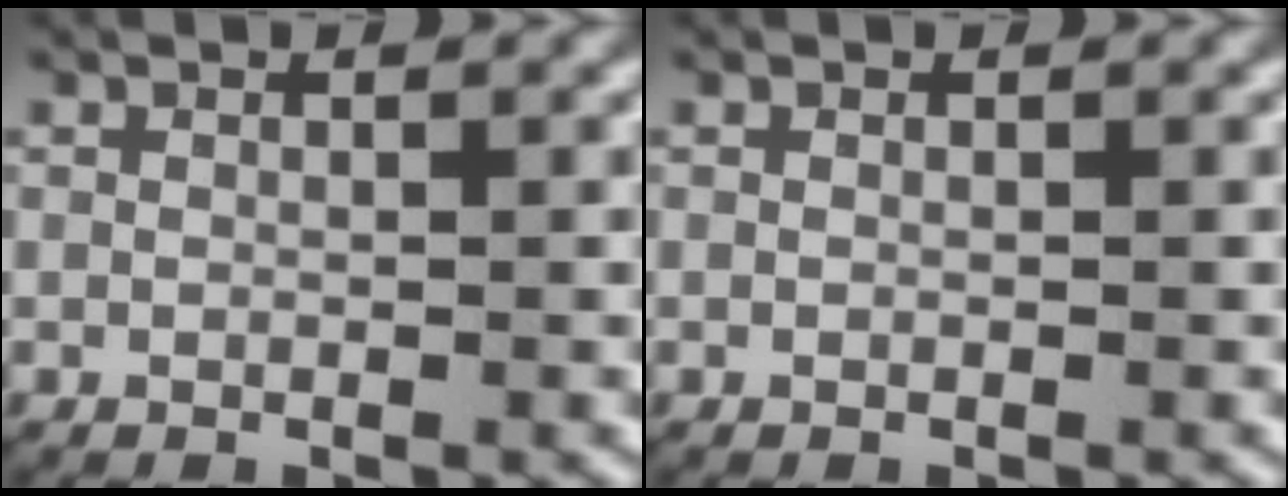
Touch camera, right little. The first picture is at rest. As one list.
[{"total": 0.0}]